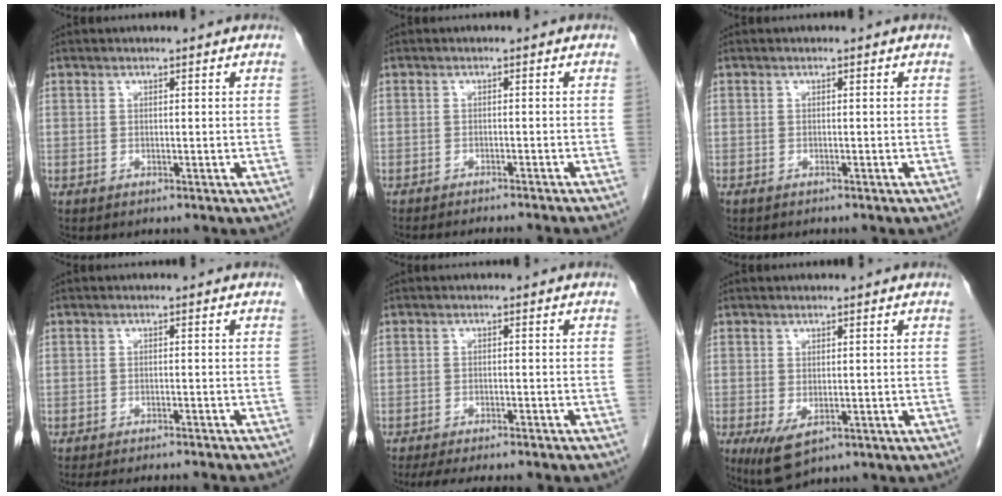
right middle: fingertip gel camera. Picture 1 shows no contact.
{"total": 8.3, "force": [-7.6, -0.5, 3.3], "torque": [-0.022, -0.017, -0.097]}
{"total": 0.8, "force": [-0.7, 0.1, 0.4], "torque": [-0.009, -0.001, -0.009]}
{"total": 12.0, "force": [-11.0, 0.7, 4.8], "torque": [-0.054, -0.013, -0.136]}
{"total": 12.6, "force": [-10.9, 1.7, 6.1], "torque": [-0.082, -0.016, -0.142]}
{"total": 4.9, "force": [-1.9, 2.4, 3.8], "torque": [-0.068, -0.016, -0.019]}